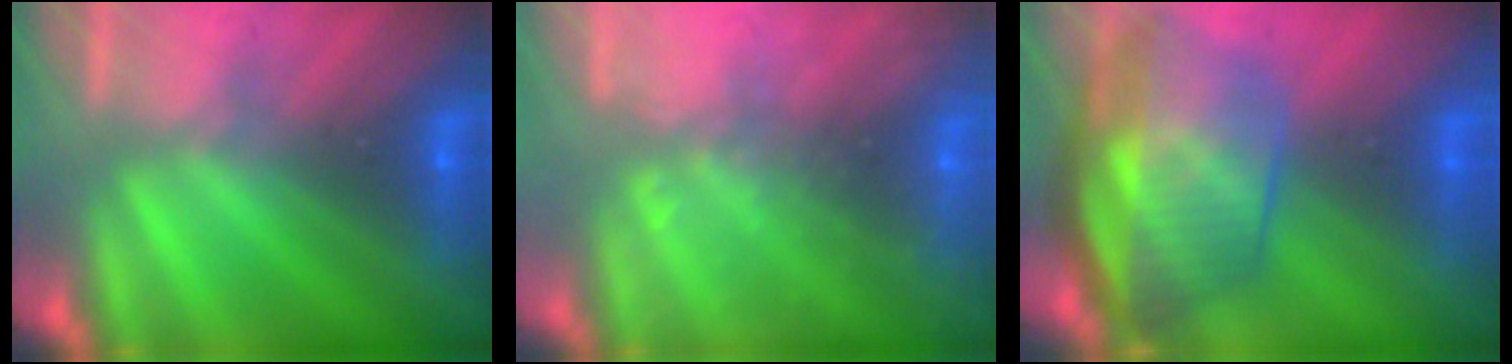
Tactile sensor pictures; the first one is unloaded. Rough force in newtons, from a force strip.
{"total": 5.8}
{"total": 10.3}